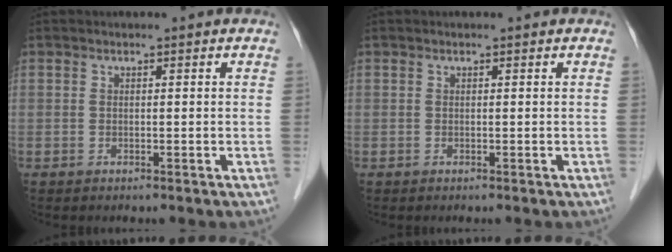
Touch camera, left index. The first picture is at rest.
{"total": 0.0}